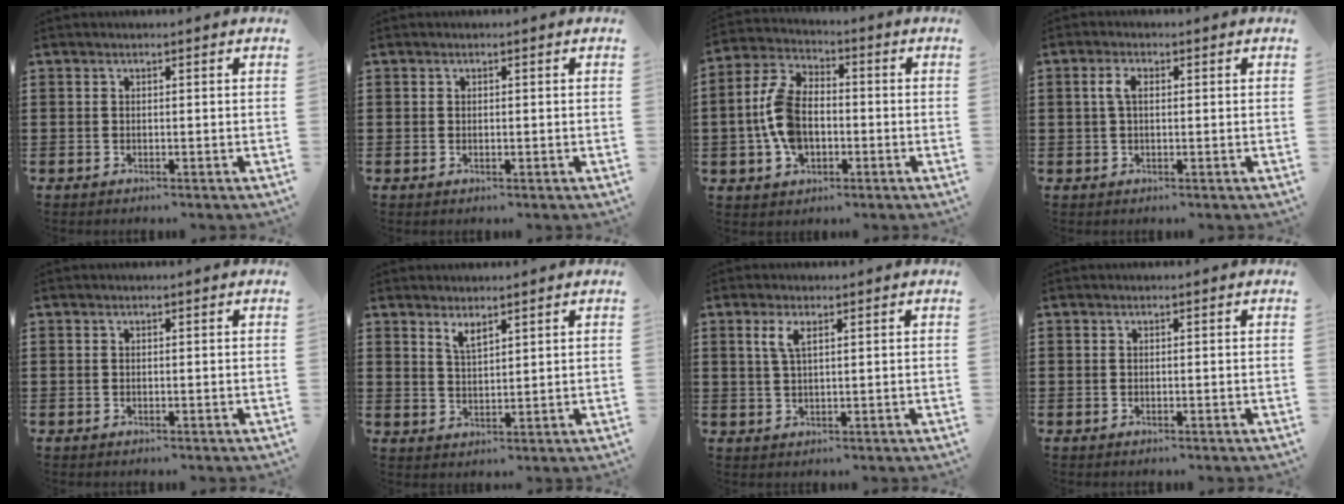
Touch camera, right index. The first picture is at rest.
{"total": 0.0}
{"total": 9.3, "force": [-1.4, 5.7, 7.2], "torque": [-0.185, 0.002, -0.035]}
{"total": 2.8, "force": [0.4, 1.3, 2.4], "torque": [-0.059, 0.006, 0.003]}
{"total": 0.0}
{"total": 2.7, "force": [2.2, 0.7, 1.4], "torque": [-0.031, 0.003, 0.040]}
{"total": 3.0, "force": [1.3, 0.8, 2.5], "torque": [-0.054, 0.005, 0.021]}
{"total": 0.0}